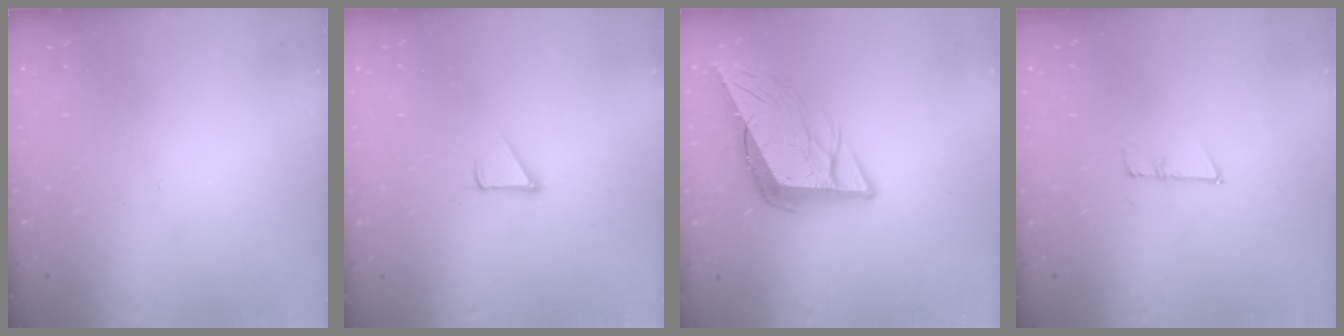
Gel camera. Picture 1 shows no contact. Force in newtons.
{"total": 1.9, "press": 1.9, "slide": 0.1}
{"total": 11.8, "press": 11.2, "slide": 3.6}
{"total": 5.4, "press": 5.2, "slide": 1.3}